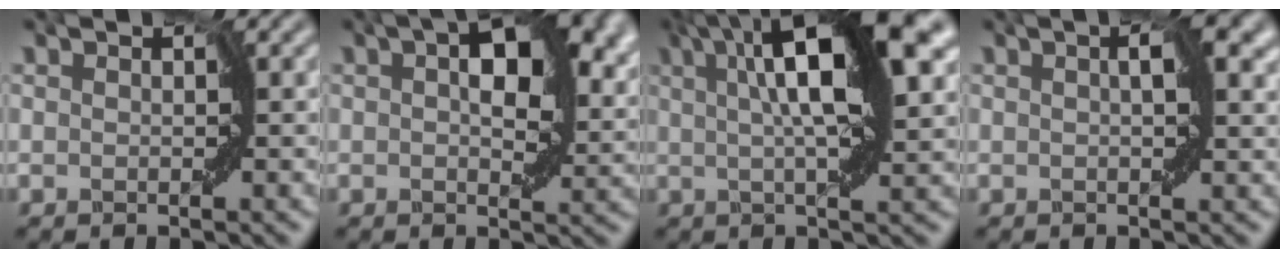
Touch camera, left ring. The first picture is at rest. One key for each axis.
{"total": 8.0, "fx": 2.7, "fy": 4.0, "fz": 6.4, "tx": -0.086, "ty": 0.008, "tz": 0.032}
{"total": 11.3, "fx": 4.5, "fy": 2.8, "fz": 10.0, "tx": -0.144, "ty": 0.013, "tz": 0.064}
{"total": 3.5, "fx": 0.8, "fy": 1.1, "fz": 3.2, "tx": -0.055, "ty": 0.003, "tz": 0.007}